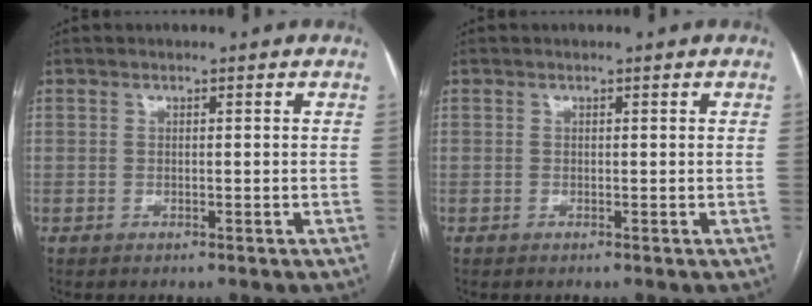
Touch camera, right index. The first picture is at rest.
{"total": 0.0}